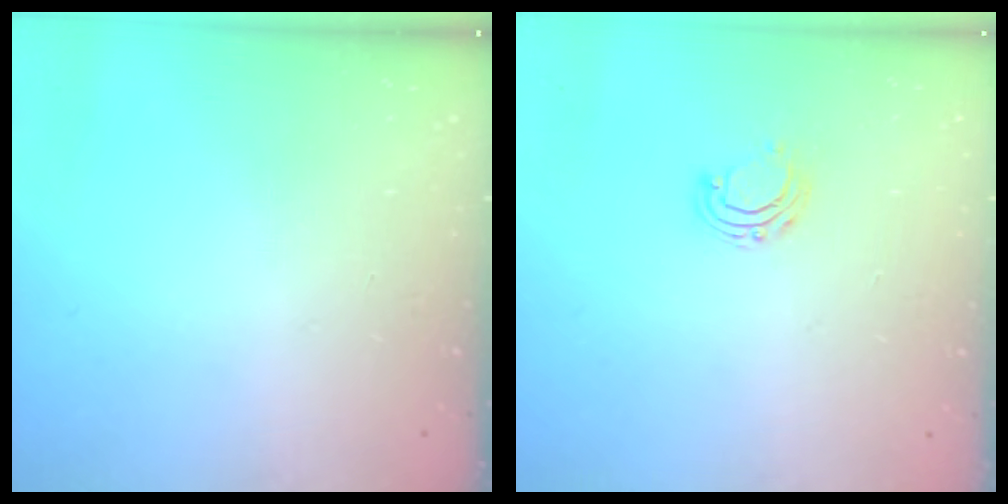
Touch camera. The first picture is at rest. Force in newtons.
{"total": 6.6, "press": 6.6, "slide": 0.7}